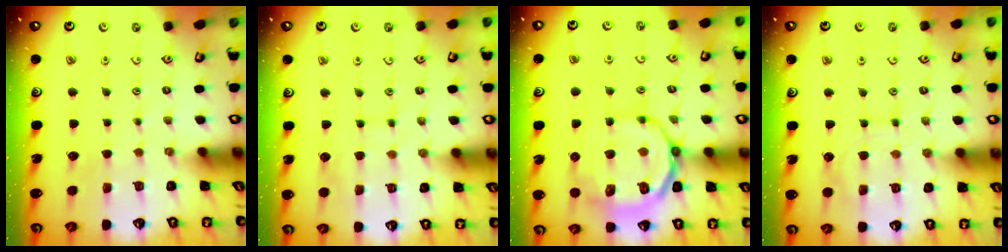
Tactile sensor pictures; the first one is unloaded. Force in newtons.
{"total": 6.4, "press": 6.4, "slide": 0.1}
{"total": 13.7, "press": 13.5, "slide": 2.2}
{"total": 8.6, "press": 8.6, "slide": 0.6}